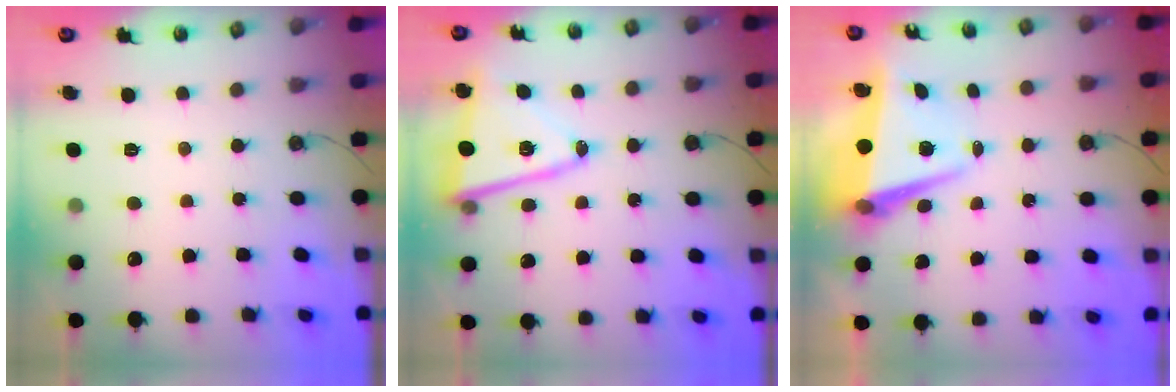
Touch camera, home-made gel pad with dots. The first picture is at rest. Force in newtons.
{"total": 14.0, "press": 13.9, "slide": 1.3}
{"total": 7.1, "press": 6.8, "slide": 1.9}